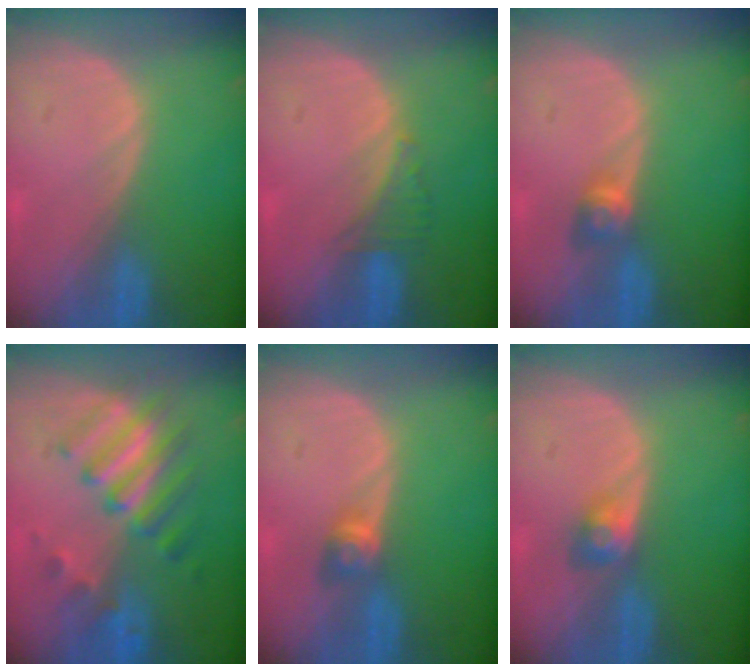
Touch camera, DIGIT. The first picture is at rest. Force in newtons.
{"total": 2.3, "press": 2.2, "slide": 0.7}
{"total": 2.9, "press": 2.5, "slide": 1.5}
{"total": 7.6, "press": 7.6, "slide": 0.9}
{"total": 2.9, "press": 2.5, "slide": 1.5}
{"total": 3.0, "press": 2.6, "slide": 1.5}